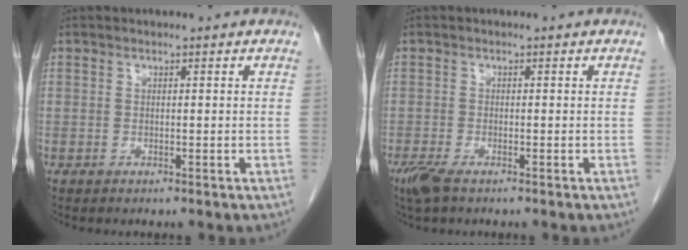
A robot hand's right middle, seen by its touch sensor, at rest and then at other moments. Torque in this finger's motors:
{"motor_torque": [0.60, -0.32, 0.20, 0.06]}